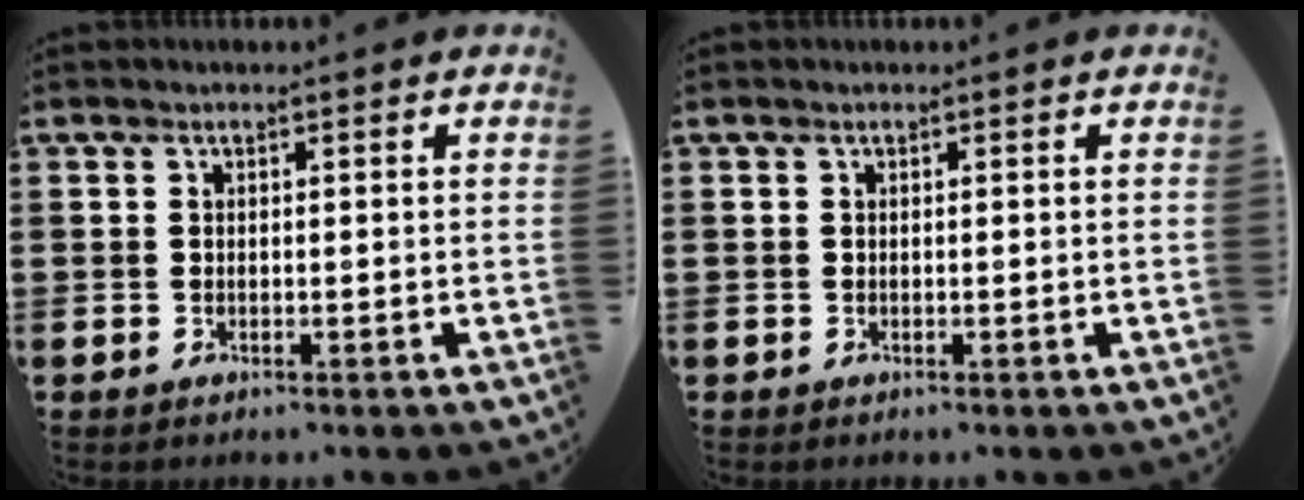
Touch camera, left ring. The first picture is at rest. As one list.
[{"total": 0.0}]